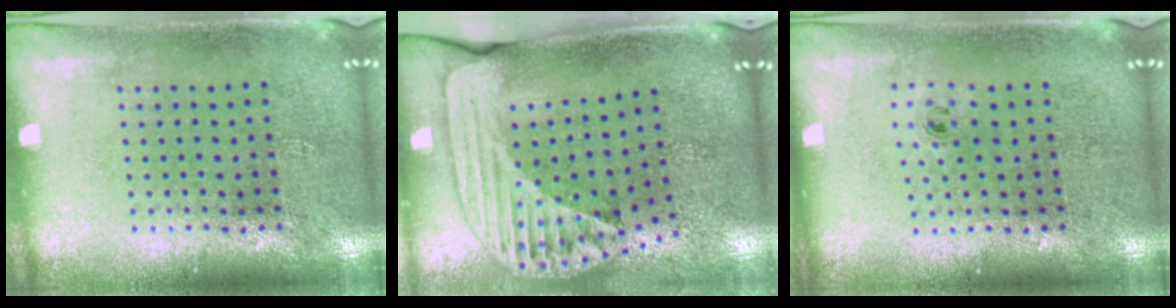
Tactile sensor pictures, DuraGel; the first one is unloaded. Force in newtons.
{"total": 2.5, "press": 1.8, "slide": 1.8}
{"total": 0.6, "press": 0.3, "slide": 0.5}